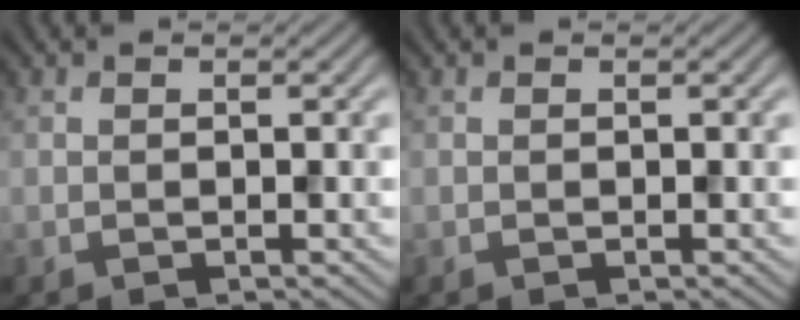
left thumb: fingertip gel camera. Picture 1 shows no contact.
{"total": 0.0}